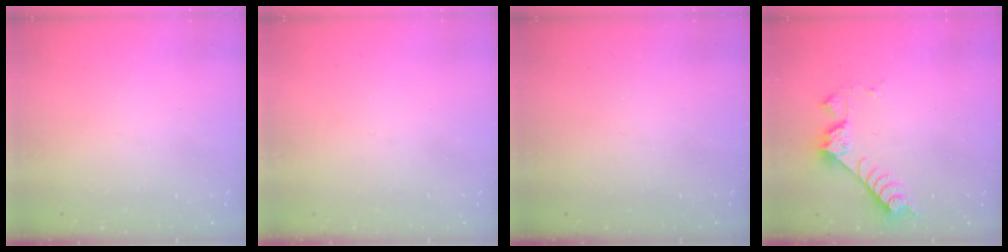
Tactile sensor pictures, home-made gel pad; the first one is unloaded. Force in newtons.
{"total": 0.5, "press": 0.5, "slide": 0.1}
{"total": 0.0}
{"total": 7.0, "press": 7.0, "slide": 0.5}